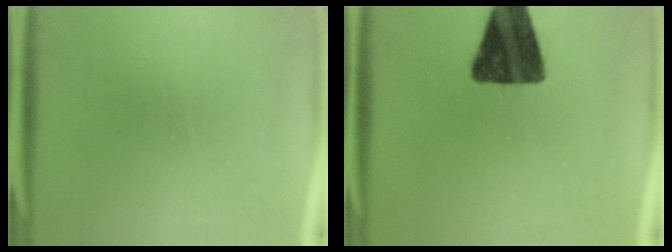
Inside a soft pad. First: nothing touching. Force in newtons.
{"total": 15.6}